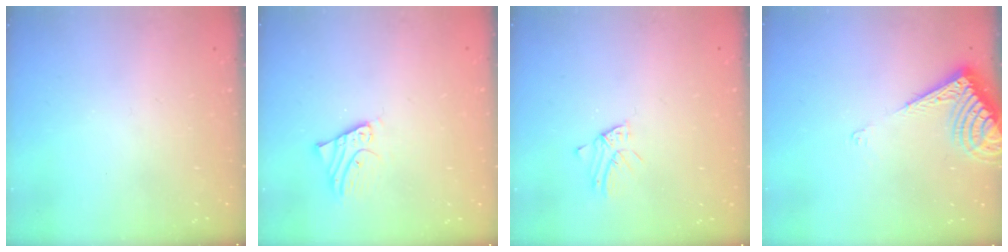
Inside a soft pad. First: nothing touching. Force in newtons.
{"total": 2.8, "press": 2.8, "slide": 0.2}
{"total": 2.1, "press": 2.1, "slide": 0.2}
{"total": 8.6, "press": 8.4, "slide": 1.7}